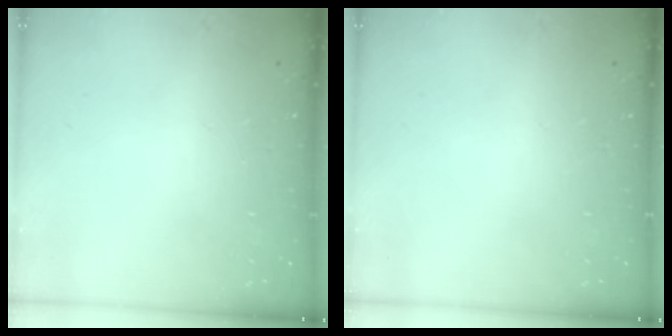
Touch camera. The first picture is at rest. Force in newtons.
{"total": 0.0}